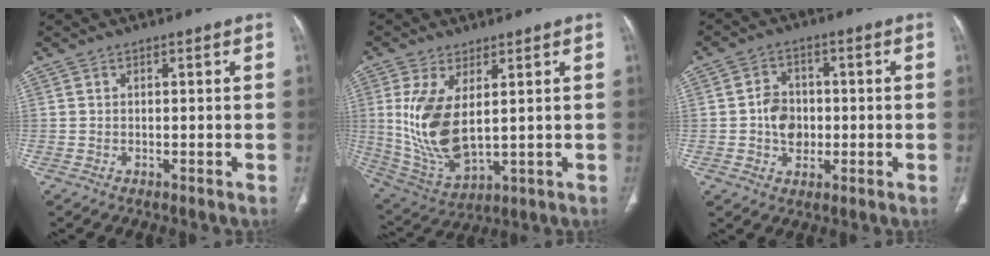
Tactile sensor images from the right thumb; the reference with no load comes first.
{"total": 13.3, "force": [2.3, 6.4, 11.4], "torque": [-0.235, -0.020, 0.066]}
{"total": 6.5, "force": [-0.6, 5.3, 3.8], "torque": [-0.038, 0.011, -0.013]}